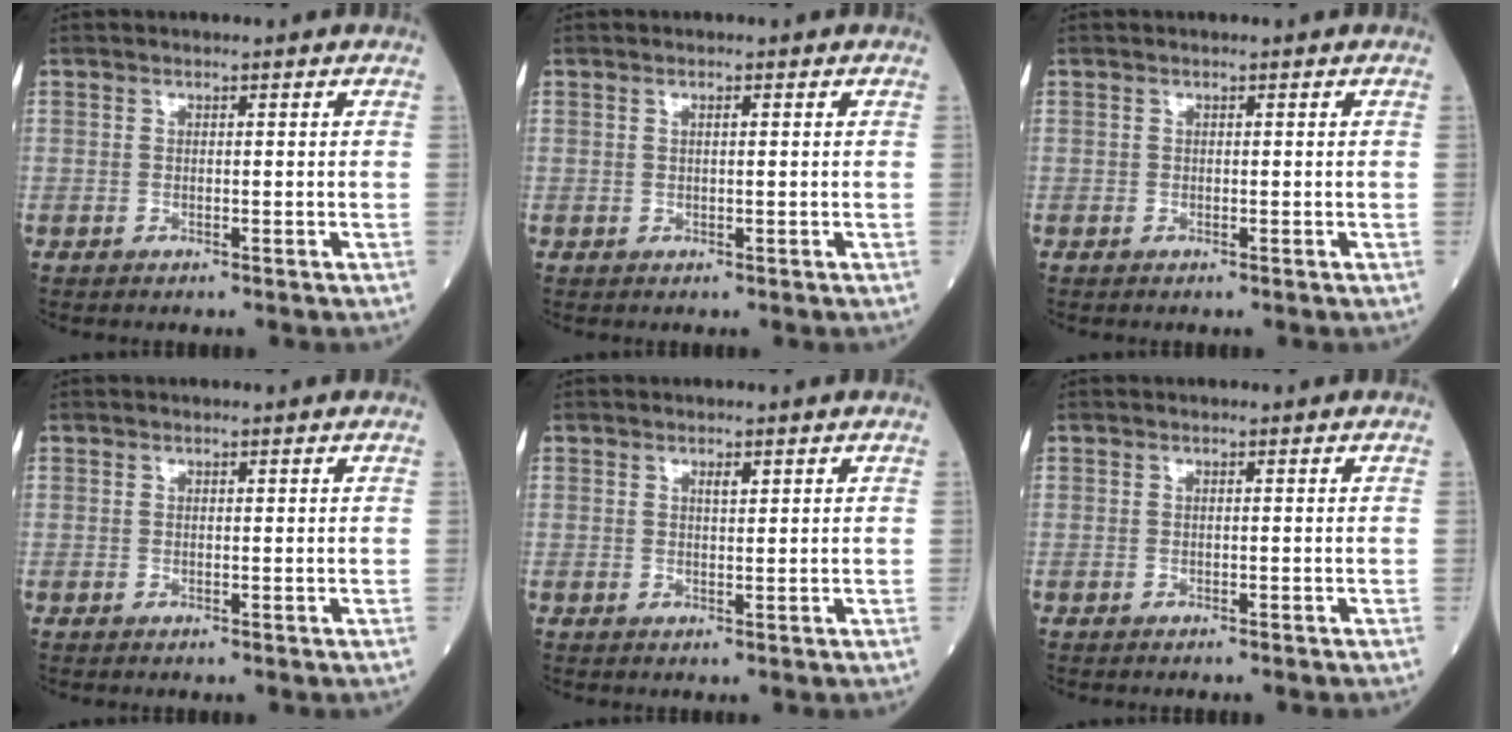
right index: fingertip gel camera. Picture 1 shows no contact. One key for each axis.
{"total": 0.7, "fx": 0.2, "fy": 0.1, "fz": 0.7, "tx": -0.016, "ty": 0.002, "tz": 0.004}
{"total": 0.0}
{"total": 0.0}
{"total": 1.1, "fx": 0.7, "fy": 0.3, "fz": 0.8, "tx": -0.017, "ty": -0.002, "tz": 0.011}
{"total": 0.7, "fx": -0.6, "fy": 0.0, "fz": 0.3, "tx": -0.001, "ty": 0.001, "tz": -0.009}